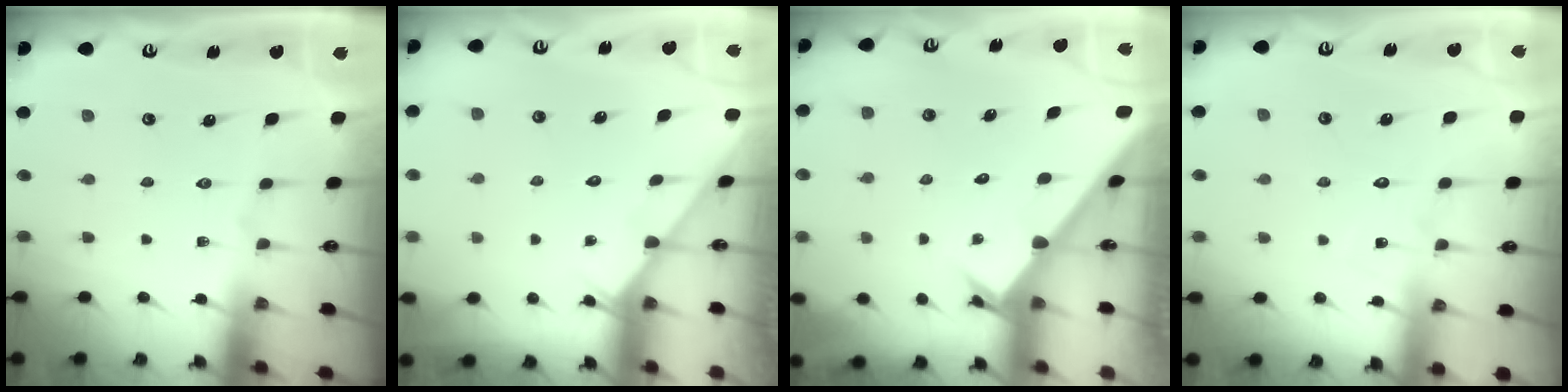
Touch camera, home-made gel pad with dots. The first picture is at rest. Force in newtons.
{"total": 3.2, "press": 3.2, "slide": 0.3}
{"total": 2.4, "press": 2.4, "slide": 0.1}
{"total": 6.8, "press": 6.8, "slide": 0.6}